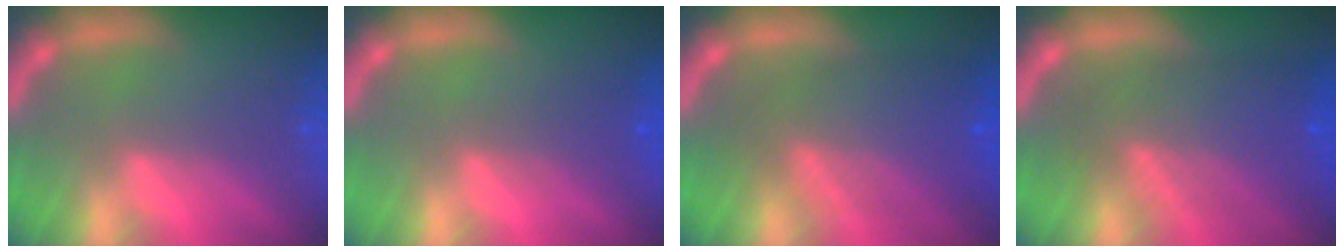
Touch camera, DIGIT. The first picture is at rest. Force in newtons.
{"total": 1.9}
{"total": 7.5}
{"total": 7.5}